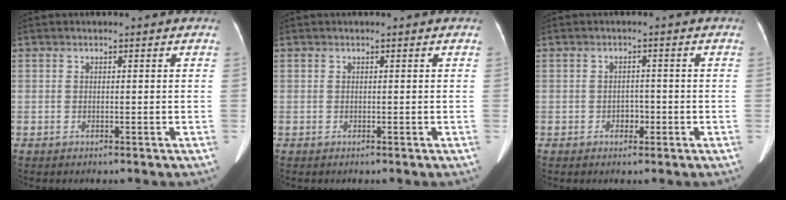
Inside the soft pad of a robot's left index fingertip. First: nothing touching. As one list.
[{"total": 0.0}, {"total": 1.8, "force": [-1.0, 1.3, 0.9], "torque": [-0.014, 0.001, -0.013]}]